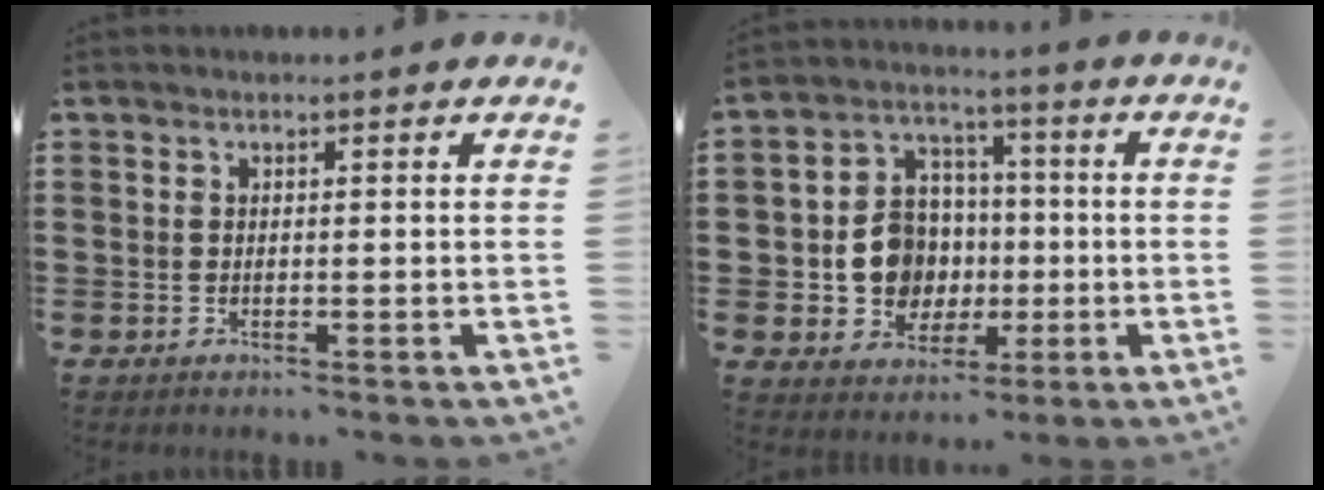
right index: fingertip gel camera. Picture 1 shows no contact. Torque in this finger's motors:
{"motor_torque": [1.06, -0.34, 0.58, 0.14]}